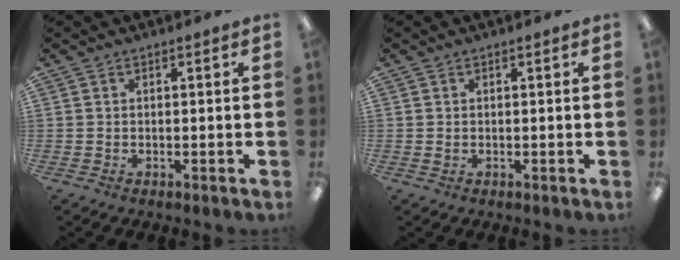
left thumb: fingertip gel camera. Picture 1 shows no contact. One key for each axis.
{"total": 0.6, "fx": 0.2, "fy": 0.4, "fz": 0.5, "tx": -0.001, "ty": -0.001, "tz": 0.001}